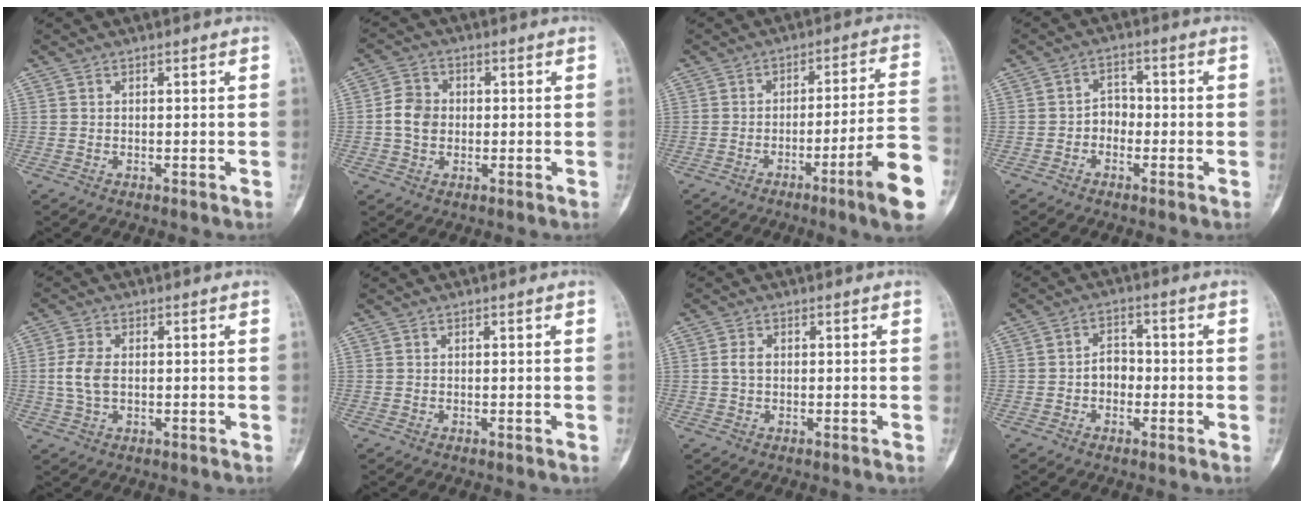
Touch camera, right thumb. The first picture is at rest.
{"total": 5.6, "force": [-0.3, 4.6, 3.1], "torque": [-0.048, 0.012, -0.011]}
{"total": 14.1, "force": [-6.4, 0.3, 12.6], "torque": [-0.174, 0.026, -0.092]}
{"total": 3.5, "force": [-1.3, 2.7, 1.7], "torque": [-0.004, 0.020, -0.031]}
{"total": 5.1, "force": [0.0, 3.1, 4.1], "torque": [-0.097, 0.006, -0.002]}
{"total": 0.0}
{"total": 1.8, "force": [0.0, 1.1, 1.5], "torque": [-0.033, 0.004, -0.001]}
{"total": 4.1, "force": [-1.0, 3.2, 2.4], "torque": [-0.019, 0.019, -0.025]}